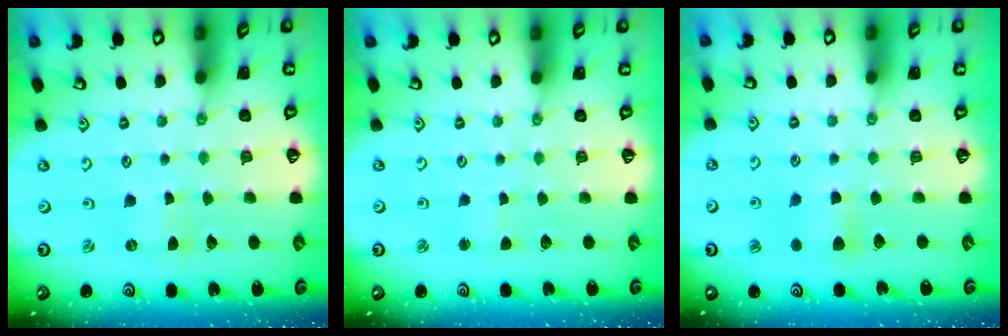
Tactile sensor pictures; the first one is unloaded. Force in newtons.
{"total": 1.4, "press": 1.4, "slide": 0.2}
{"total": 5.2, "press": 5.2, "slide": 0.6}